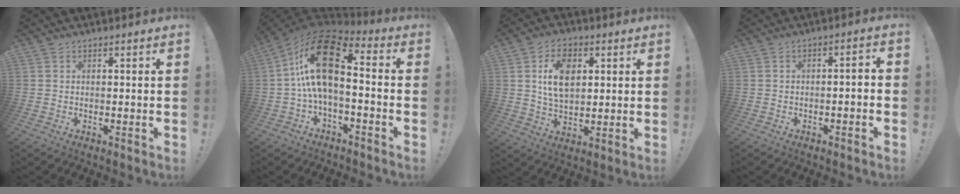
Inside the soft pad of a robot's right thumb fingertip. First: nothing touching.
{"total": 18.3, "force": [2.5, 9.2, 15.6], "torque": [-0.295, 0.003, 0.048]}
{"total": 11.4, "force": [3.4, 7.7, 7.8], "torque": [-0.116, 0.004, 0.059]}
{"total": 2.5, "force": [-1.6, 0.1, 1.9], "torque": [-0.029, 0.006, -0.026]}